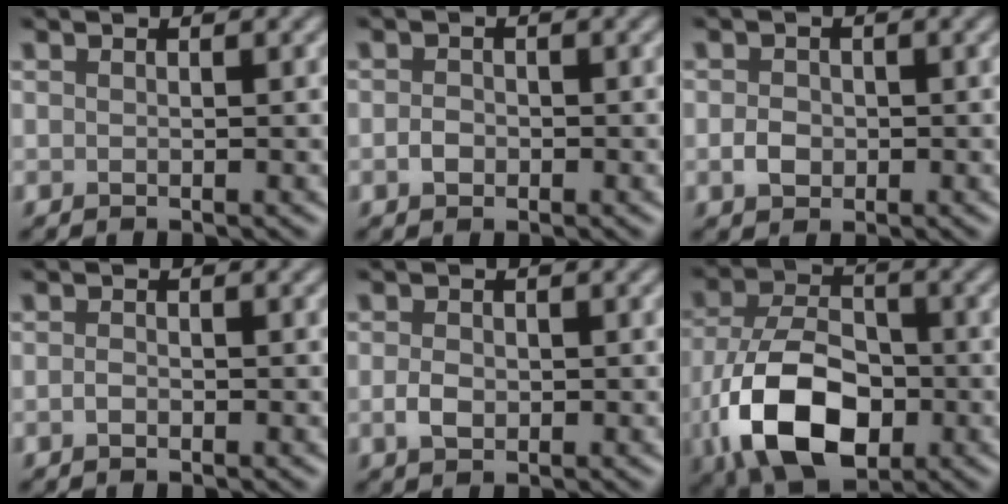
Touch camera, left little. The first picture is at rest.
{"total": 1.2, "force": [-0.4, 0.9, 0.7], "torque": [-0.013, 0.000, -0.011]}
{"total": 1.8, "force": [-0.3, 1.5, 1.0], "torque": [-0.016, 0.000, -0.012]}
{"total": 0.7, "force": [-0.3, 0.3, 0.5], "torque": [-0.010, -0.001, -0.007]}
{"total": 1.8, "force": [-0.3, 1.2, 1.2], "torque": [-0.025, 0.000, -0.007]}
{"total": 11.3, "force": [-4.1, 6.7, 8.1], "torque": [-0.177, -0.014, -0.082]}